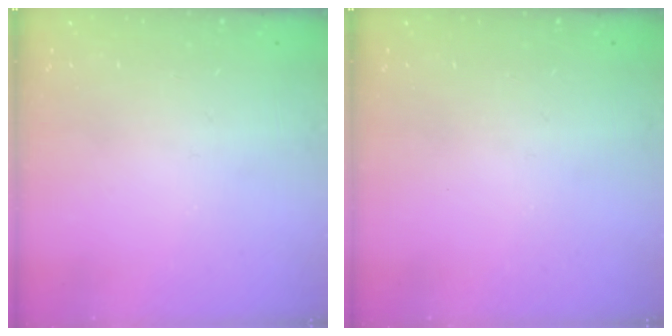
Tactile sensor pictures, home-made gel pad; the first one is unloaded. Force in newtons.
{"total": 0.0}